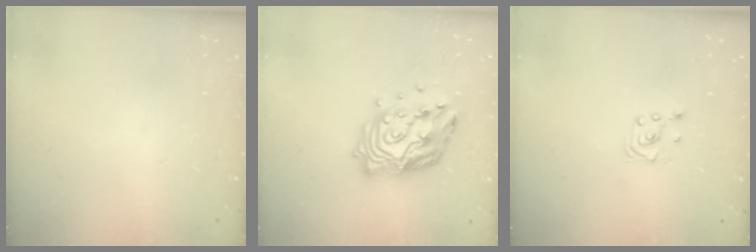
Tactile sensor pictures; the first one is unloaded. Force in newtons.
{"total": 16.5, "press": 16.4, "slide": 1.7}
{"total": 3.0, "press": 2.9, "slide": 0.3}